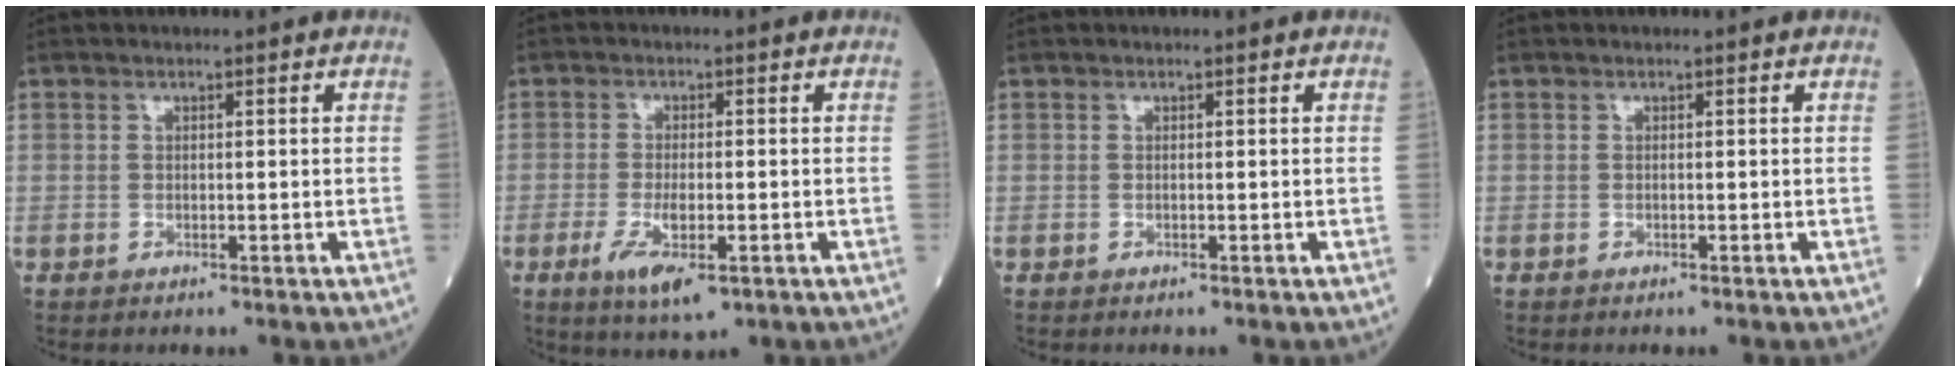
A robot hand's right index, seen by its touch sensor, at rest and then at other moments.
{"total": 5.8, "force": [-2.5, 1.5, 5.0], "torque": [-0.098, -0.012, -0.036]}
{"total": 0.0}
{"total": 0.0}